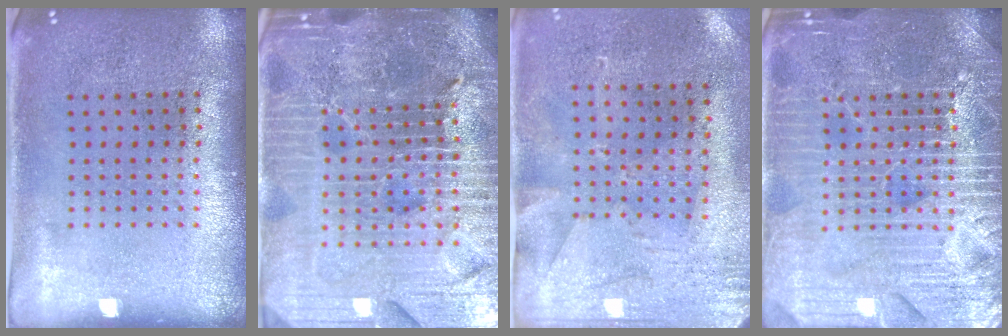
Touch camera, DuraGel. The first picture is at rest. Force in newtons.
{"total": 6.7, "press": 5.9, "slide": 3.2}
{"total": 2.8, "press": 2.3, "slide": 1.6}
{"total": 7.1, "press": 7.1, "slide": 1.0}